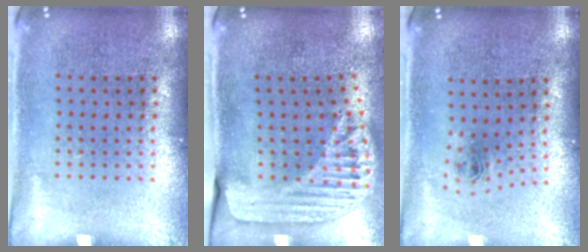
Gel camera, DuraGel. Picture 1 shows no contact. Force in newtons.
{"total": 1.7, "press": 1.5, "slide": 0.7}
{"total": 0.9, "press": 0.4, "slide": 0.8}